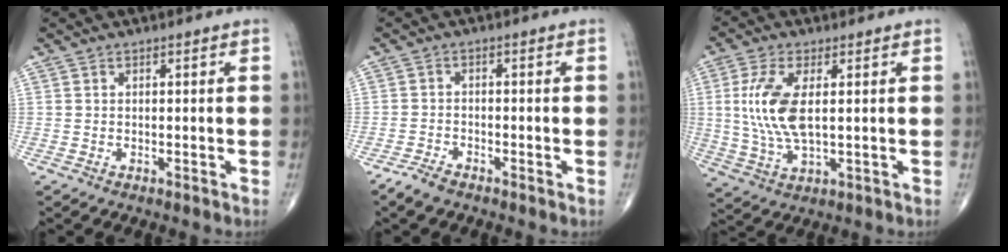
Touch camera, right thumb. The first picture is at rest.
{"total": 3.0, "force": [-2.5, 1.0, 1.3], "torque": [-0.032, 0.004, -0.051]}
{"total": 10.6, "force": [1.6, 4.4, 9.5], "torque": [-0.214, -0.009, 0.037]}